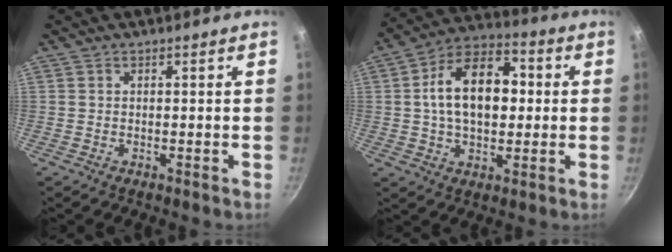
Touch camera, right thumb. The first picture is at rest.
{"total": 16.0, "force": [1.4, 10.1, 12.3], "torque": [-0.166, 0.026, 0.010]}